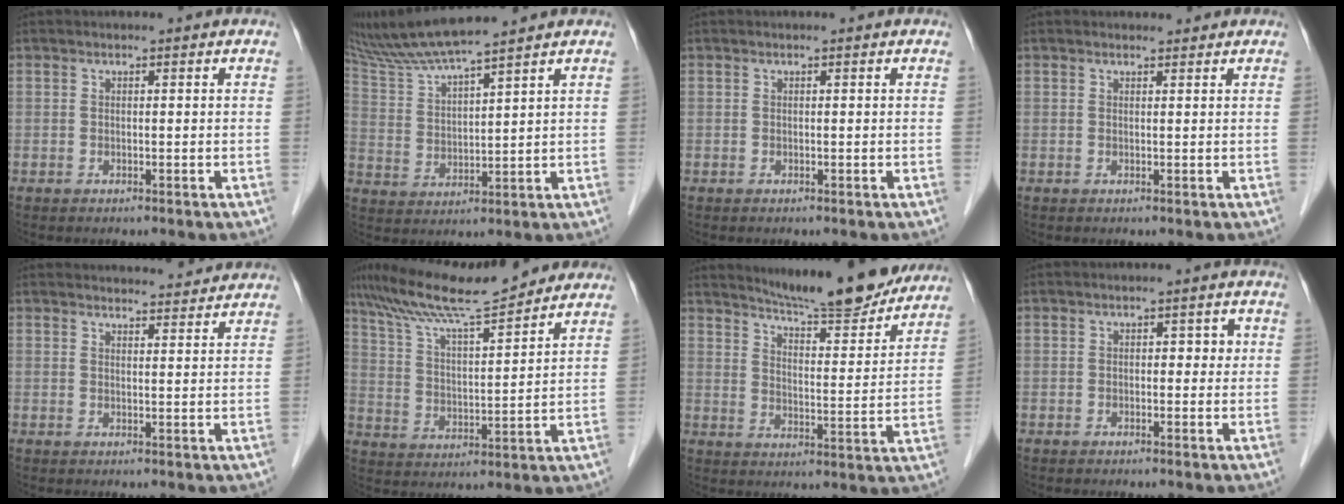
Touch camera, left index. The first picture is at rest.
{"total": 10.1, "force": [9.1, -1.2, 4.4], "torque": [-0.090, 0.015, 0.176]}
{"total": 0.0}
{"total": 1.6, "force": [1.5, 0.5, 0.1], "torque": [-0.006, 0.010, 0.020]}
{"total": 7.7, "force": [7.6, 0.7, 1.1], "torque": [-0.009, 0.012, 0.086]}
{"total": 15.7, "force": [13.4, 1.1, 8.0], "torque": [-0.148, 0.023, 0.225]}
{"total": 14.5, "force": [13.6, 1.0, 5.1], "torque": [-0.076, -0.020, 0.188]}
{"total": 2.4, "force": [0.2, 1.4, 1.9], "torque": [-0.019, 0.014, 0.000]}